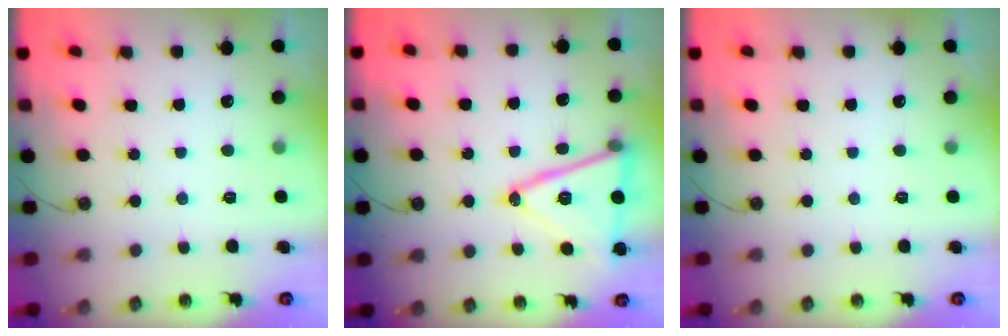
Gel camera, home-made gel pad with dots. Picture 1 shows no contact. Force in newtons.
{"total": 17.5, "press": 17.2, "slide": 3.4}
{"total": 0.0}